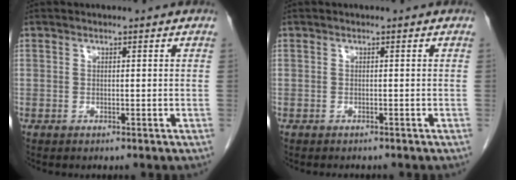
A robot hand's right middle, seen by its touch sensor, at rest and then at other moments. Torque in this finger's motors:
{"motor_torque": [0.51, -0.12, -0.02, 0.00]}